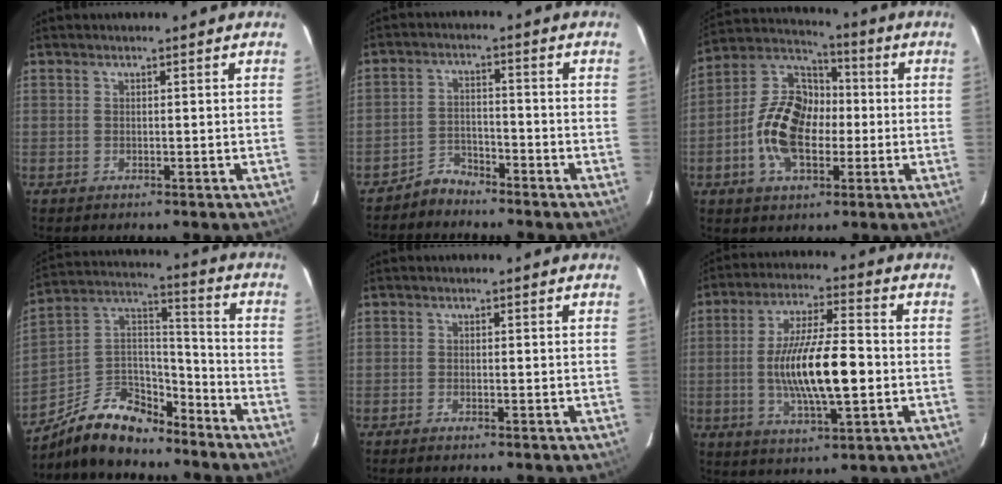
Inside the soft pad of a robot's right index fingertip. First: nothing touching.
{"total": 4.2, "force": [-3.9, 1.6, 0.1], "torque": [-0.007, 0.014, -0.070]}
{"total": 15.0, "force": [-2.9, 9.5, 11.3], "torque": [-0.225, 0.020, -0.056]}
{"total": 15.7, "force": [-12.1, 6.9, 7.2], "torque": [-0.164, 0.036, -0.209]}
{"total": 0.7, "force": [-0.7, 0.0, 0.3], "torque": [-0.006, -0.001, -0.014]}
{"total": 14.7, "force": [-2.1, 3.6, 14.1], "torque": [-0.260, -0.006, -0.033]}